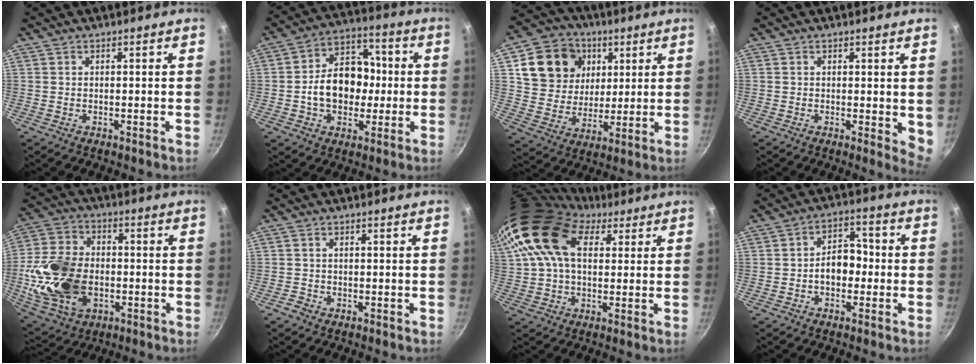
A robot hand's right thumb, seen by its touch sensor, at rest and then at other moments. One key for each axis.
{"total": 14.3, "fx": -1.0, "fy": 10.8, "fz": 9.4, "tx": -0.104, "ty": 0.031, "tz": -0.027}
{"total": 15.8, "fx": 5.6, "fy": 13.2, "fz": 6.8, "tx": -0.097, "ty": -0.008, "tz": 0.099}
{"total": 3.7, "fx": 0.8, "fy": 1.6, "fz": 3.3, "tx": -0.033, "ty": -0.007, "tz": 0.010}
{"total": 19.6, "fx": -2.8, "fy": 13.7, "fz": 13.7, "tx": -0.261, "ty": 0.017, "tz": -0.046}
{"total": 1.6, "fx": -0.8, "fy": 1.2, "fz": 0.4, "tx": -0.004, "ty": 0.008, "tz": -0.014}
{"total": 17.8, "fx": 6.9, "fy": 11.6, "fz": 11.5, "tx": -0.216, "ty": 0.011, "tz": 0.113}
{"total": 7.4, "fx": -1.2, "fy": 5.2, "fz": 5.1, "tx": -0.034, "ty": 0.028, "tz": -0.026}